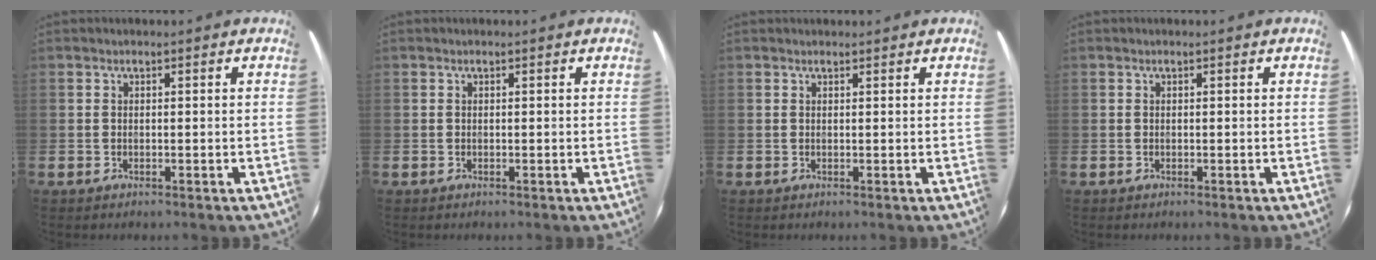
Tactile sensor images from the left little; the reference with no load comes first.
{"total": 0.0}
{"total": 0.5, "force": [0.5, 0.1, 0.0], "torque": [0.008, -0.001, 0.008]}
{"total": 0.0}